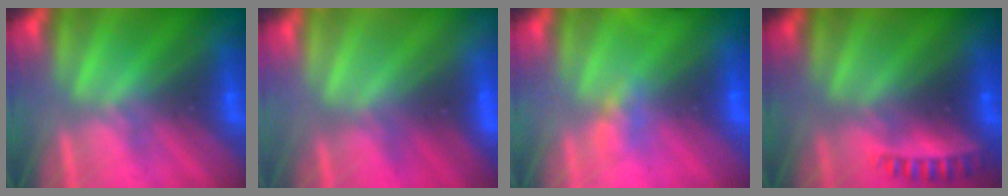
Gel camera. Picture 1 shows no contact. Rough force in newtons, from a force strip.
{"total": 3.8}
{"total": 3.5}
{"total": 2.5}